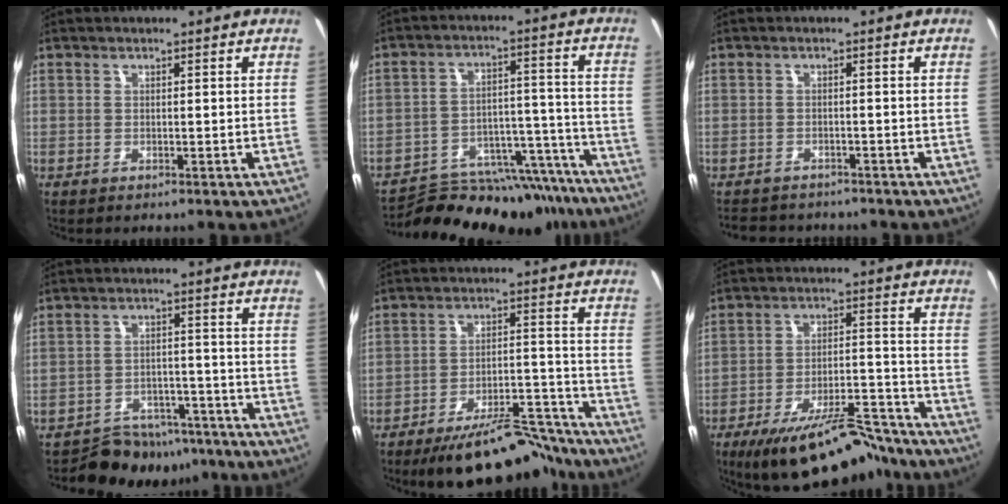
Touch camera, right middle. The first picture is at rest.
{"total": 22.7, "force": [-19.6, 8.5, 7.6], "torque": [-0.130, 0.030, -0.252]}
{"total": 5.5, "force": [-4.9, 2.3, 1.2], "torque": [-0.034, -0.010, -0.071]}
{"total": 4.6, "force": [-2.9, 3.5, 0.7], "torque": [-0.027, 0.007, -0.032]}
{"total": 16.4, "force": [-14.3, 4.3, 6.8], "torque": [-0.112, 0.022, -0.197]}
{"total": 17.8, "force": [-14.2, 5.3, 9.2], "torque": [-0.160, 0.002, -0.203]}